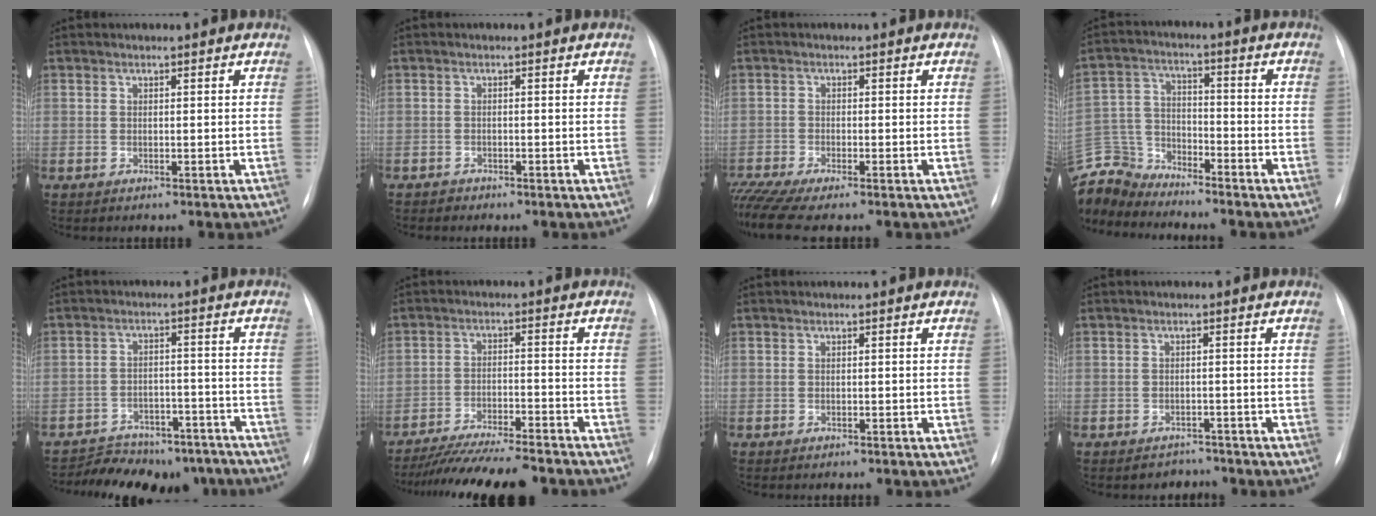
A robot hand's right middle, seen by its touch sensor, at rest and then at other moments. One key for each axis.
{"total": 0.9, "fx": -0.7, "fy": 0.4, "fz": -0.2, "tx": 0.002, "ty": 0.001, "tz": -0.014}
{"total": 6.0, "fx": -5.0, "fy": -0.1, "fz": 3.2, "tx": -0.065, "ty": -0.013, "tz": -0.089}
{"total": 10.8, "fx": -10.6, "fy": 1.8, "fz": 0.5, "tx": -0.018, "ty": 0.017, "tz": -0.208}
{"total": 14.2, "fx": -12.3, "fy": 6.4, "fz": 3.3, "tx": -0.039, "ty": 0.029, "tz": -0.155}
{"total": 14.7, "fx": -13.2, "fy": 1.4, "fz": 6.3, "tx": -0.102, "ty": -0.012, "tz": -0.200}
{"total": 0.8, "fx": -0.7, "fy": 0.1, "fz": 0.4, "tx": -0.005, "ty": -0.002, "tz": -0.008}
{"total": 2.2, "fx": -1.8, "fy": 1.0, "fz": -0.6, "tx": 0.007, "ty": 0.004, "tz": -0.023}